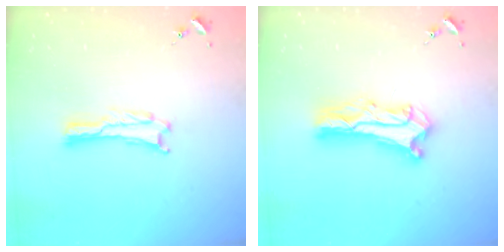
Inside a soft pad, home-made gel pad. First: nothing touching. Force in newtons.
{"total": 9.6, "press": 9.6, "slide": 0.9}